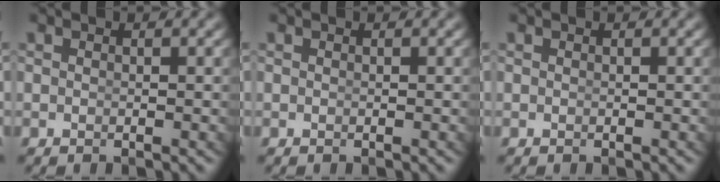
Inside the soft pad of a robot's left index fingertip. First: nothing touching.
{"total": 0.0}
{"total": 0.0}